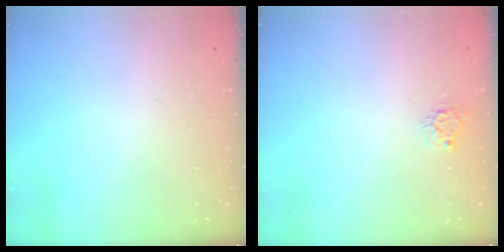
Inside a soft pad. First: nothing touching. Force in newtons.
{"total": 5.2, "press": 5.1, "slide": 0.4}